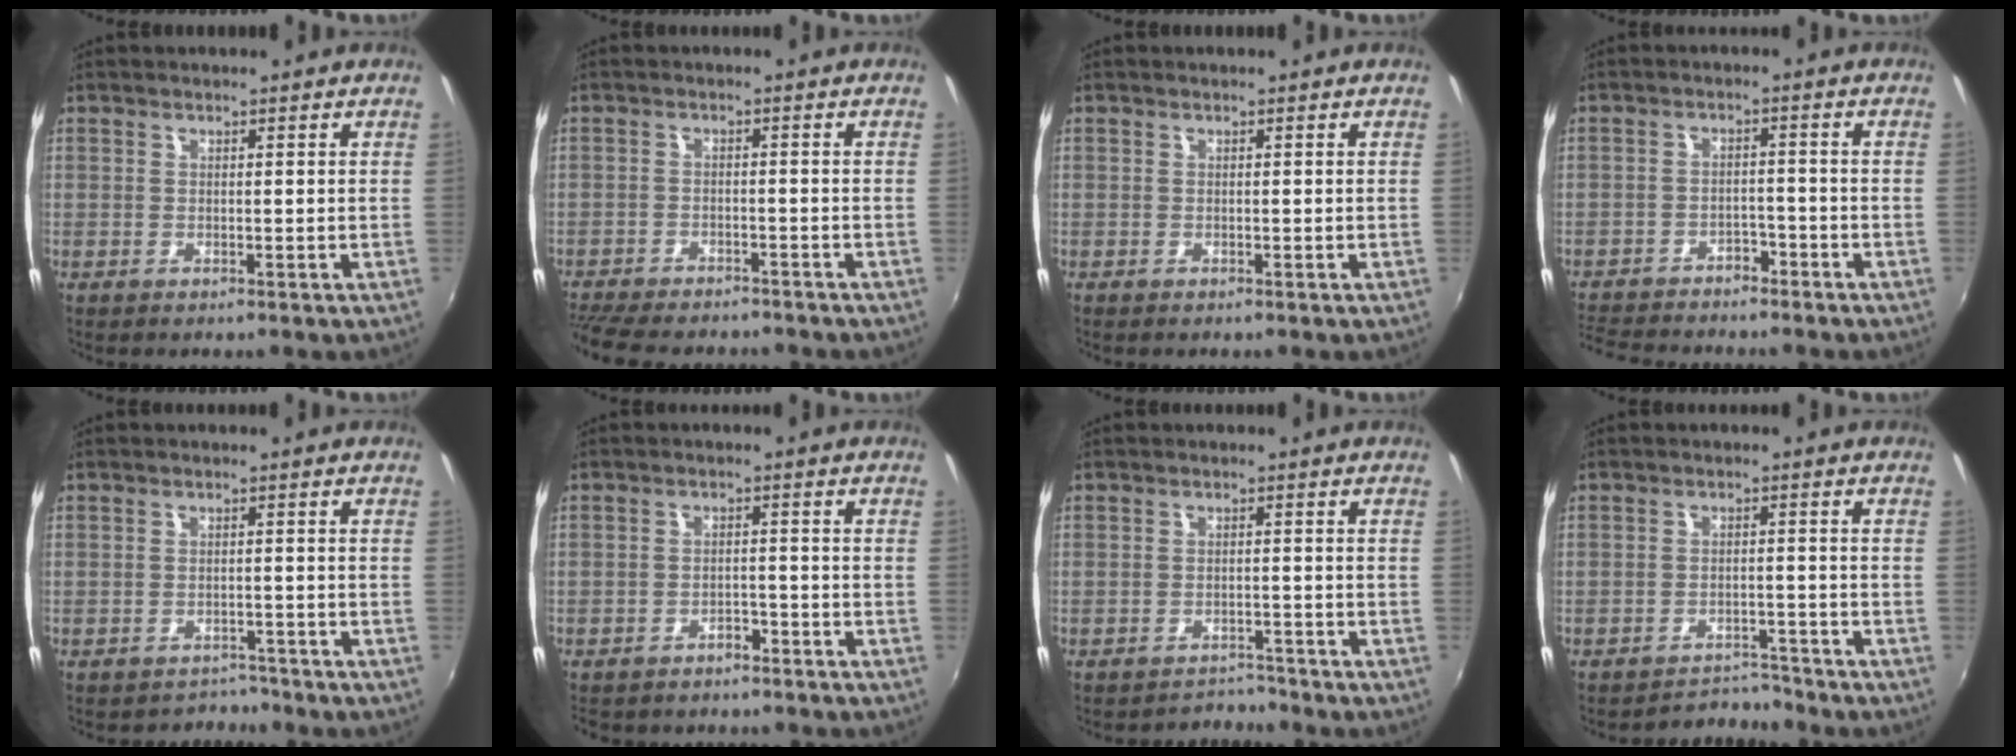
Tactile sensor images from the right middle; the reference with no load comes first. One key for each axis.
{"total": 12.2, "fx": -10.8, "fy": 3.4, "fz": 4.8, "tx": -0.121, "ty": -0.023, "tz": -0.168}
{"total": 0.0}
{"total": 9.3, "fx": -8.3, "fy": 3.3, "fz": 2.6, "tx": -0.077, "ty": -0.003, "tz": -0.133}
{"total": 3.1, "fx": -2.8, "fy": 1.0, "fz": -0.9, "tx": 0.015, "ty": 0.007, "tz": -0.042}
{"total": 4.3, "fx": -3.5, "fy": 2.3, "fz": 1.2, "tx": -0.032, "ty": 0.000, "tz": -0.048}
{"total": 3.1, "fx": -3.0, "fy": 0.5, "fz": -0.8, "tx": 0.013, "ty": 0.006, "tz": -0.048}
{"total": 4.7, "fx": -4.6, "fy": 0.5, "fz": -0.9, "tx": 0.006, "ty": 0.009, "tz": -0.072}